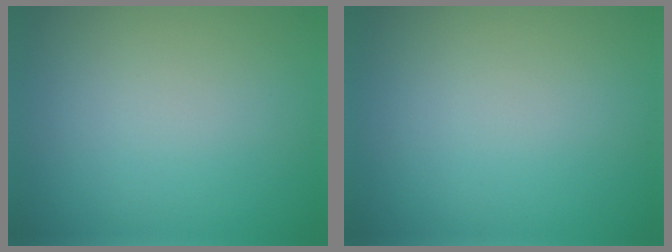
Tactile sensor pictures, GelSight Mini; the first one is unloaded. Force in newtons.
{"total": 0.0}